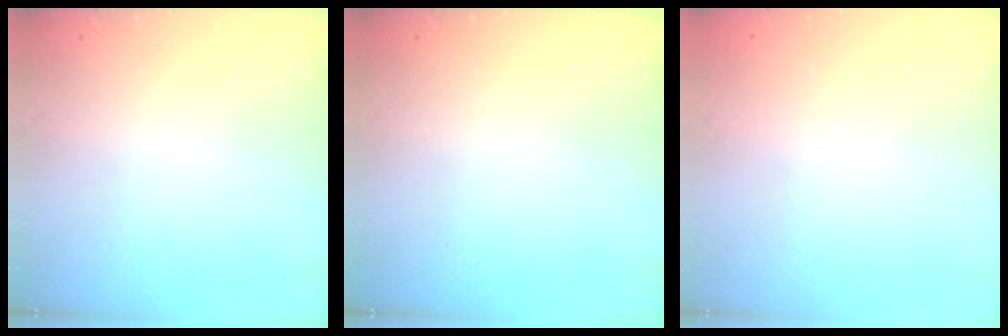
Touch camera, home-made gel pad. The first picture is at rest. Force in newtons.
{"total": 0.0}
{"total": 0.0}